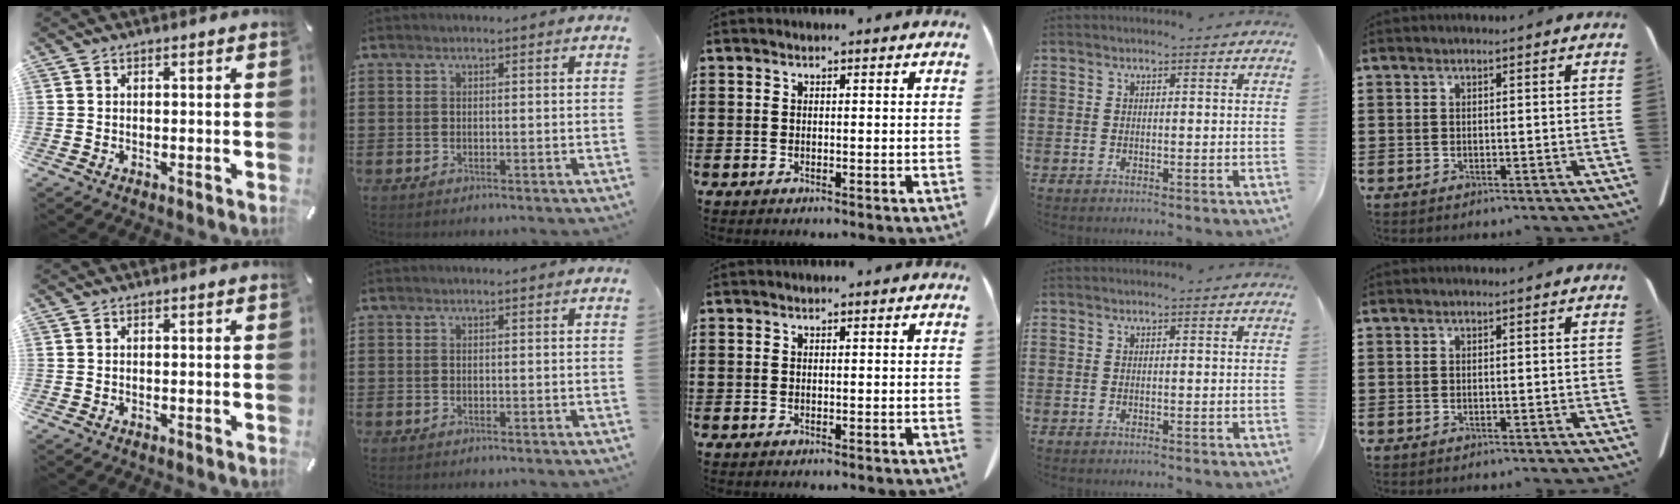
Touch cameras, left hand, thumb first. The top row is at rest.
{}